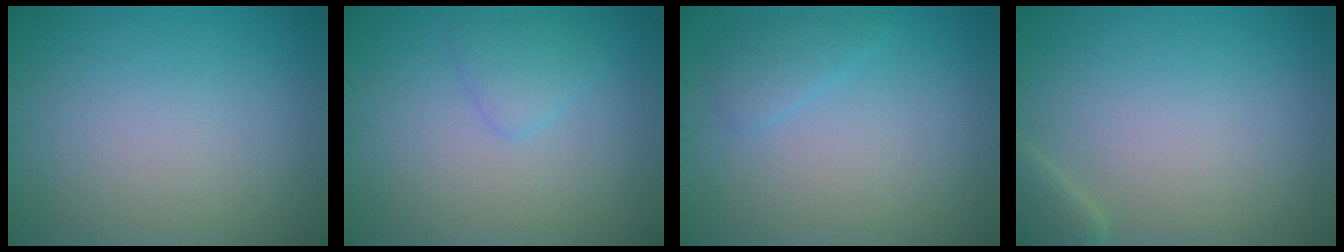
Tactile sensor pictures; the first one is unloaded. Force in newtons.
{"total": 1.6, "press": 1.6, "slide": 0.1}
{"total": 1.4, "press": 1.4, "slide": 0.1}
{"total": 1.9, "press": 1.9, "slide": 0.2}